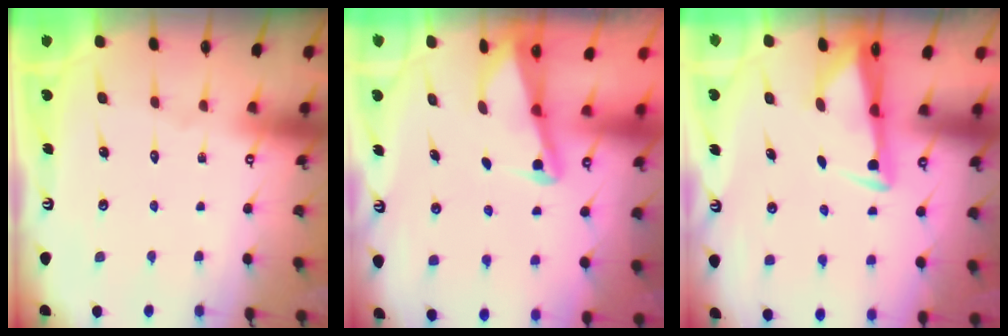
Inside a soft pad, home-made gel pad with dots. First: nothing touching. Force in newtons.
{"total": 2.2, "press": 2.2, "slide": 0.3}
{"total": 3.1, "press": 3.0, "slide": 0.9}